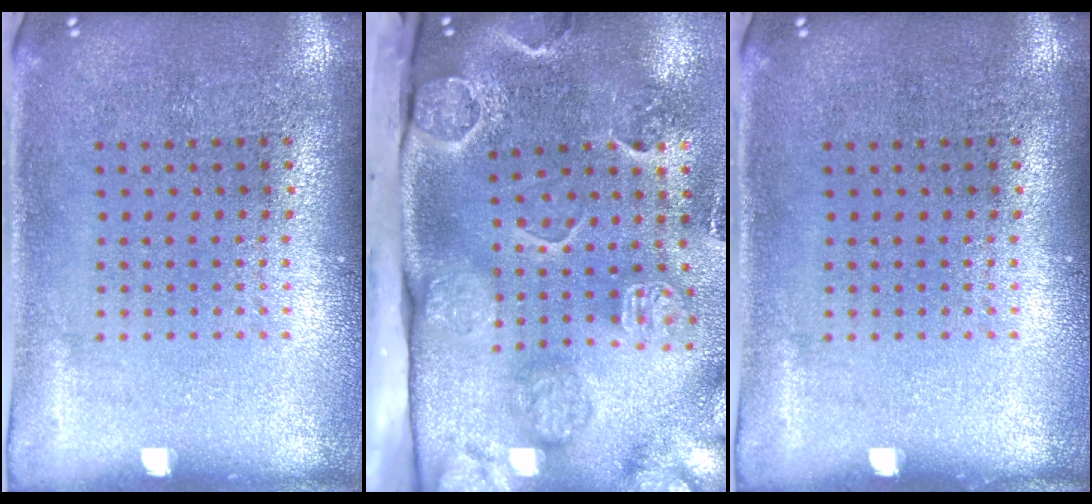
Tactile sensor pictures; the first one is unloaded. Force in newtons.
{"total": 4.5, "press": 3.4, "slide": 3.0}
{"total": 0.0}